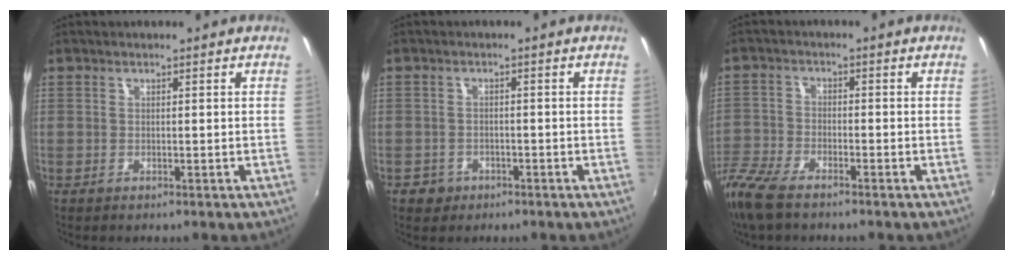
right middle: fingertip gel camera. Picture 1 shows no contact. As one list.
[{"total": 3.2, "force": [-1.7, 2.6, 0.7], "torque": [-0.025, 0.003, -0.025]}, {"total": 9.9, "force": [-7.7, 3.2, 5.3], "torque": [-0.138, -0.025, -0.159]}]